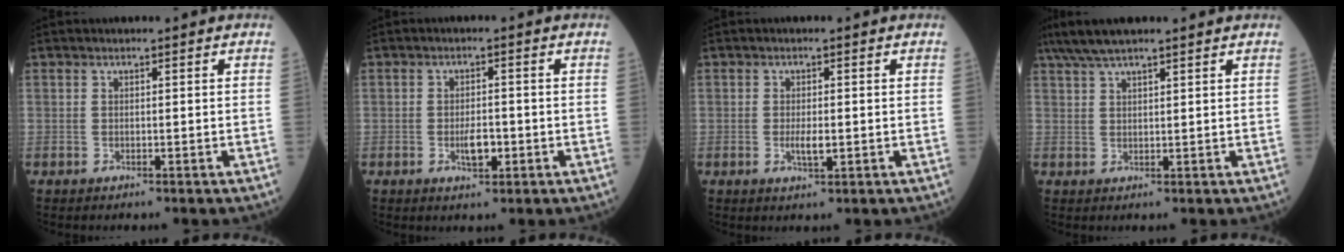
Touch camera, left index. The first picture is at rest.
{"total": 3.2, "force": [-1.0, 1.3, 2.8], "torque": [-0.055, 0.001, -0.013]}
{"total": 2.5, "force": [-0.3, 0.7, 2.3], "torque": [-0.050, -0.003, -0.003]}
{"total": 7.2, "force": [5.9, 0.6, 4.2], "torque": [-0.076, 0.042, 0.104]}